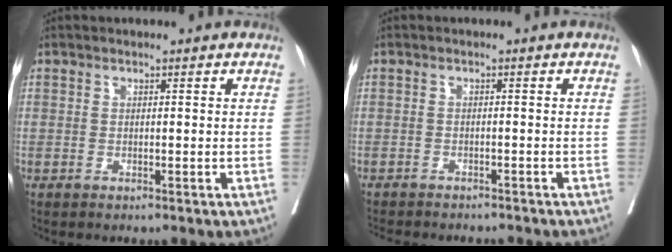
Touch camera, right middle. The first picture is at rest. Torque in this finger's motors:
{"motor_torque": [0.97, -1.17, 0.08, 0.03]}